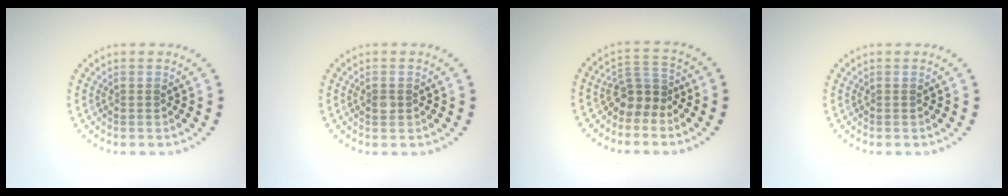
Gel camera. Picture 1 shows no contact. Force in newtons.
{"total": 0.9, "press": 0.9, "slide": 0.0}
{"total": 2.7, "press": 2.2, "slide": 1.7}
{"total": 0.0}